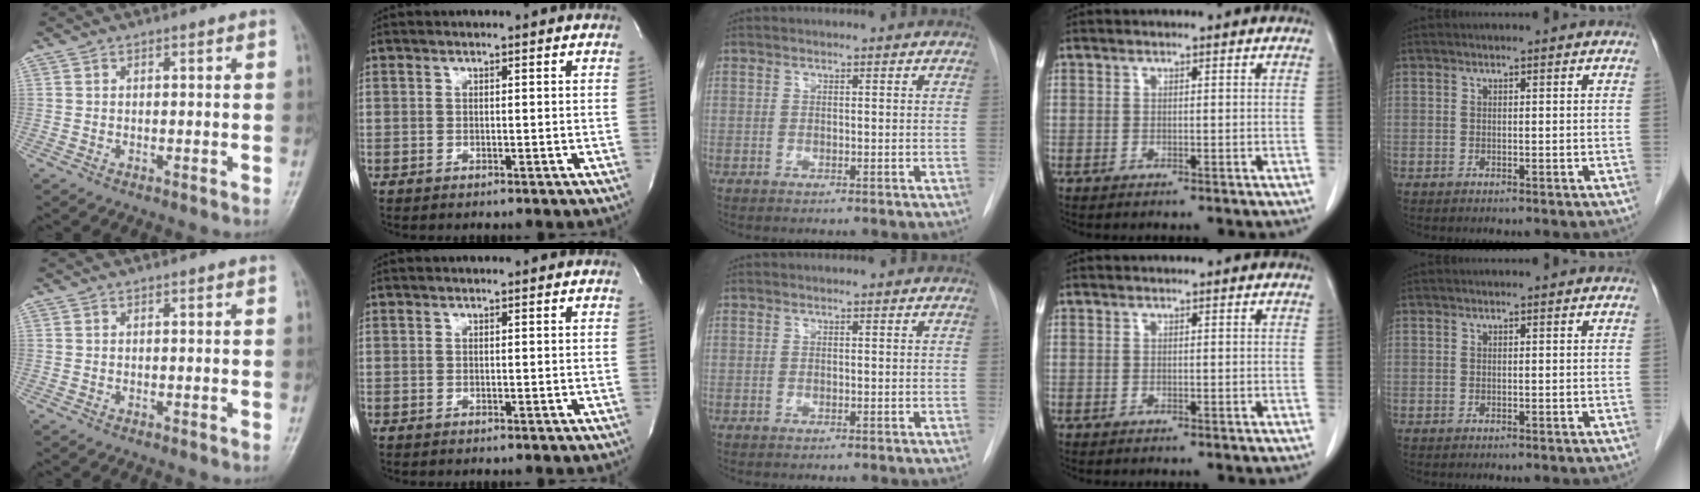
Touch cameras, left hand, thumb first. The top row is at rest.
{}